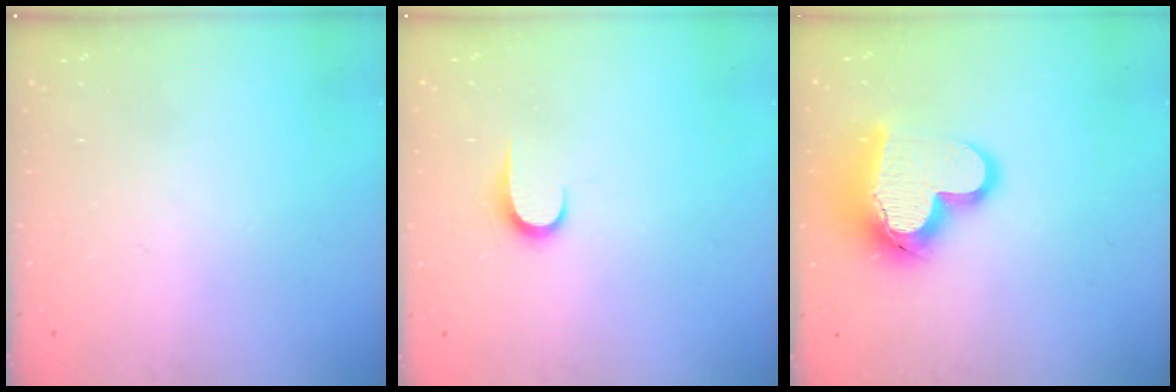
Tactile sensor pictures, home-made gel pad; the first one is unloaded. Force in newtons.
{"total": 6.1, "press": 6.1, "slide": 0.6}
{"total": 15.9, "press": 15.7, "slide": 2.2}